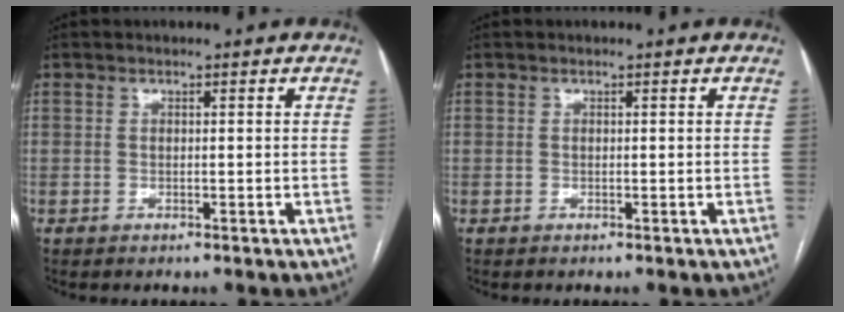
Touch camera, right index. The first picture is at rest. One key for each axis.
{"total": 0.0}